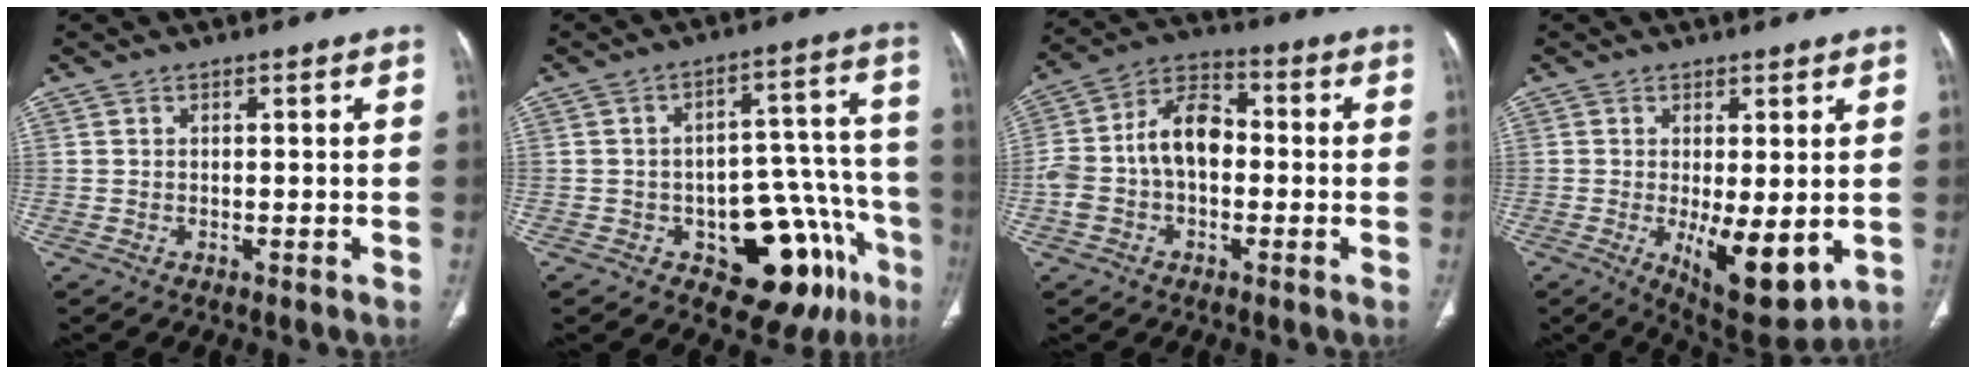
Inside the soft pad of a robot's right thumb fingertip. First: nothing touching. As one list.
[{"total": 17.8, "force": [-8.6, 8.8, 12.8], "torque": [-0.093, 0.077, -0.101]}, {"total": 12.6, "force": [-0.9, 8.2, 9.5], "torque": [-0.174, 0.044, -0.027]}, {"total": 11.0, "force": [-1.9, 4.3, 10.0], "torque": [-0.142, -0.029, -0.013]}]